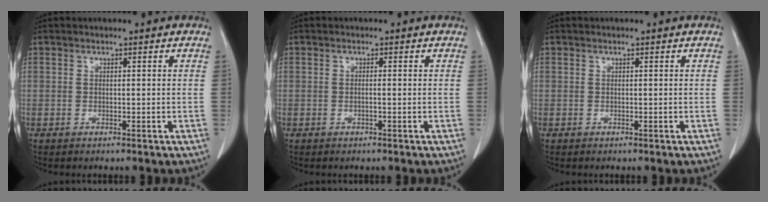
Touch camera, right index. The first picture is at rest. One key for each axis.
{"total": 0.6, "fx": -0.1, "fy": 0.0, "fz": 0.5, "tx": -0.009, "ty": 0.001, "tz": -0.002}
{"total": 0.0}